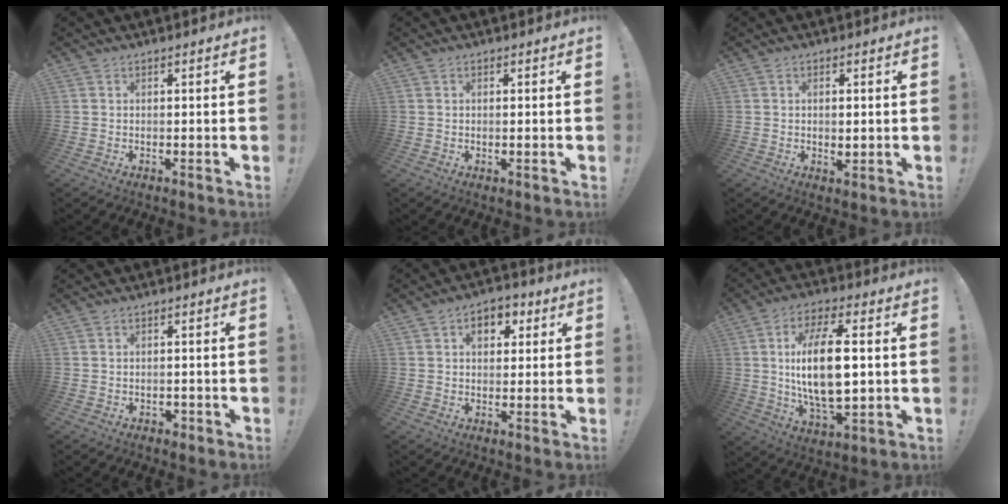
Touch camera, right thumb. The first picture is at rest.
{"total": 0.8, "force": [0.2, 0.3, 0.7], "torque": [0.002, -0.006, 0.001]}
{"total": 1.8, "force": [0.2, 1.0, 1.4], "torque": [-0.013, -0.001, 0.001]}
{"total": 1.6, "force": [-0.8, 1.3, 0.6], "torque": [-0.006, 0.002, -0.014]}
{"total": 6.8, "force": [2.3, 4.9, 4.1], "torque": [-0.041, -0.002, 0.037]}
{"total": 18.3, "force": [1.5, 7.9, 16.4], "torque": [-0.309, -0.011, 0.012]}